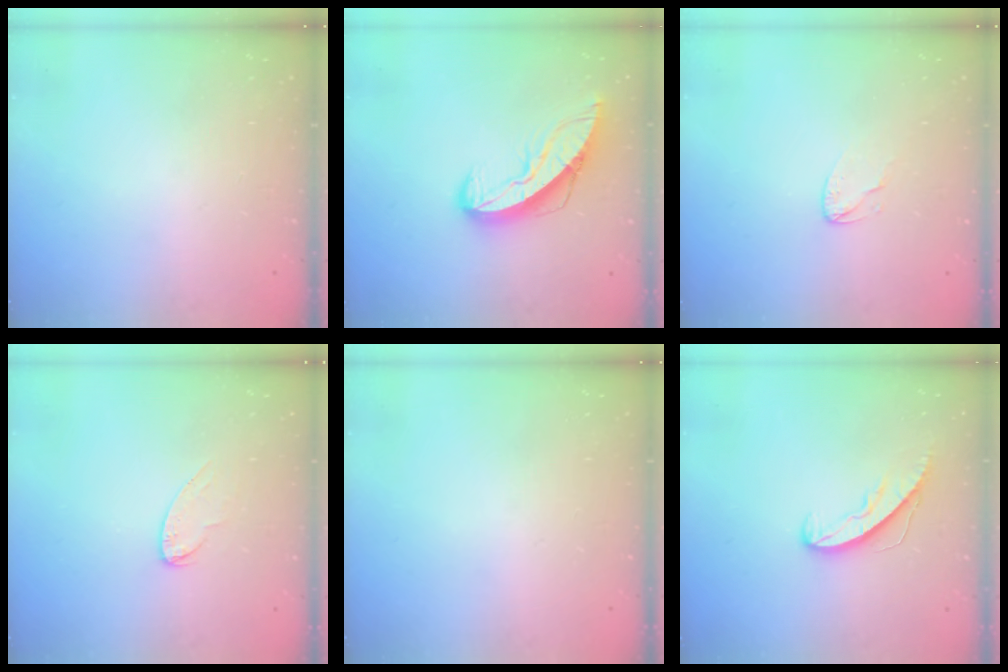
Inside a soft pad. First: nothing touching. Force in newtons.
{"total": 9.6, "press": 9.6, "slide": 0.8}
{"total": 3.8, "press": 3.8, "slide": 0.4}
{"total": 6.2, "press": 6.2, "slide": 0.4}
{"total": 0.0}
{"total": 7.0, "press": 7.0, "slide": 0.6}